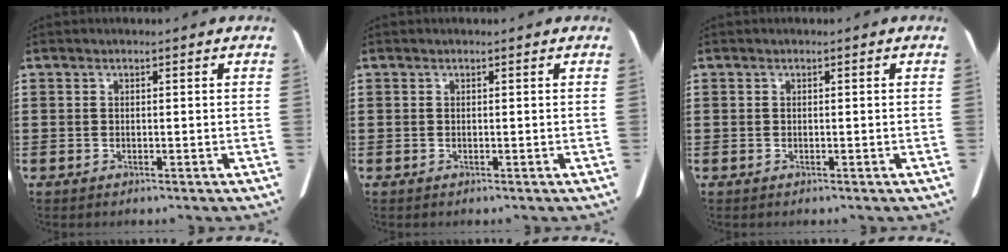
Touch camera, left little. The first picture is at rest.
{"total": 0.0}
{"total": 0.0}